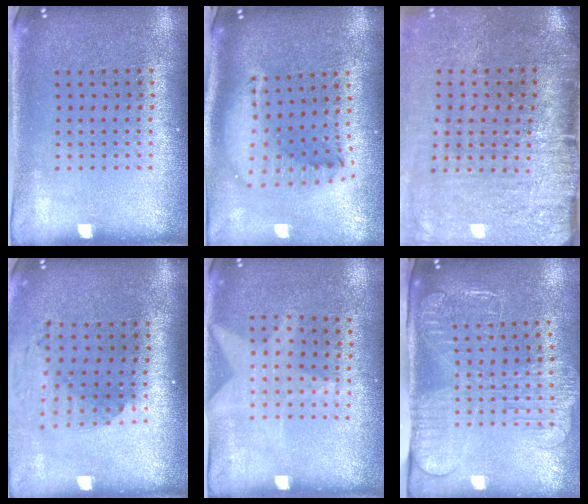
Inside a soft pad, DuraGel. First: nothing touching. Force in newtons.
{"total": 2.1, "press": 1.6, "slide": 1.3}
{"total": 4.5, "press": 3.7, "slide": 2.5}
{"total": 1.9, "press": 1.5, "slide": 1.2}
{"total": 1.1, "press": 0.9, "slide": 0.7}
{"total": 2.5, "press": 1.9, "slide": 1.5}